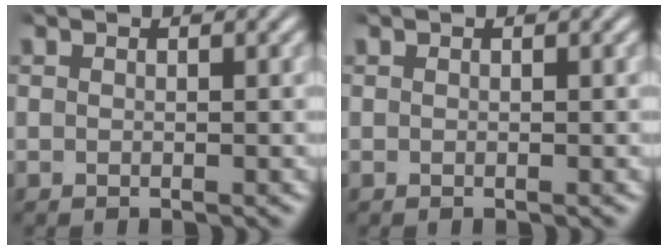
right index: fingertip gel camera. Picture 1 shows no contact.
{"total": 0.0}